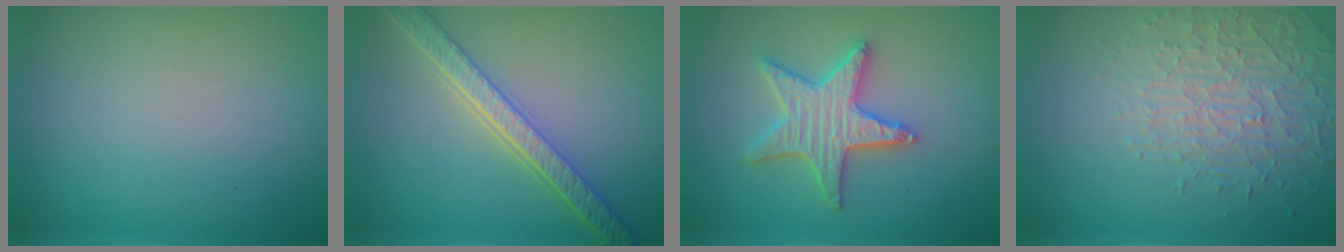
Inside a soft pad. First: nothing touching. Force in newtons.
{"total": 5.3, "press": 4.2, "slide": 3.3}
{"total": 5.1, "press": 5.0, "slide": 0.9}
{"total": 4.6, "press": 3.4, "slide": 3.1}